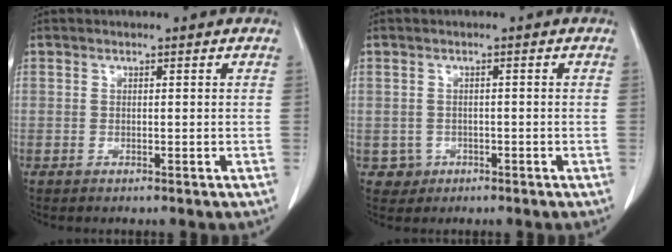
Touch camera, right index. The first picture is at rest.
{"total": 2.5, "force": [-0.8, 2.3, -0.1], "torque": [0.011, 0.011, -0.010]}